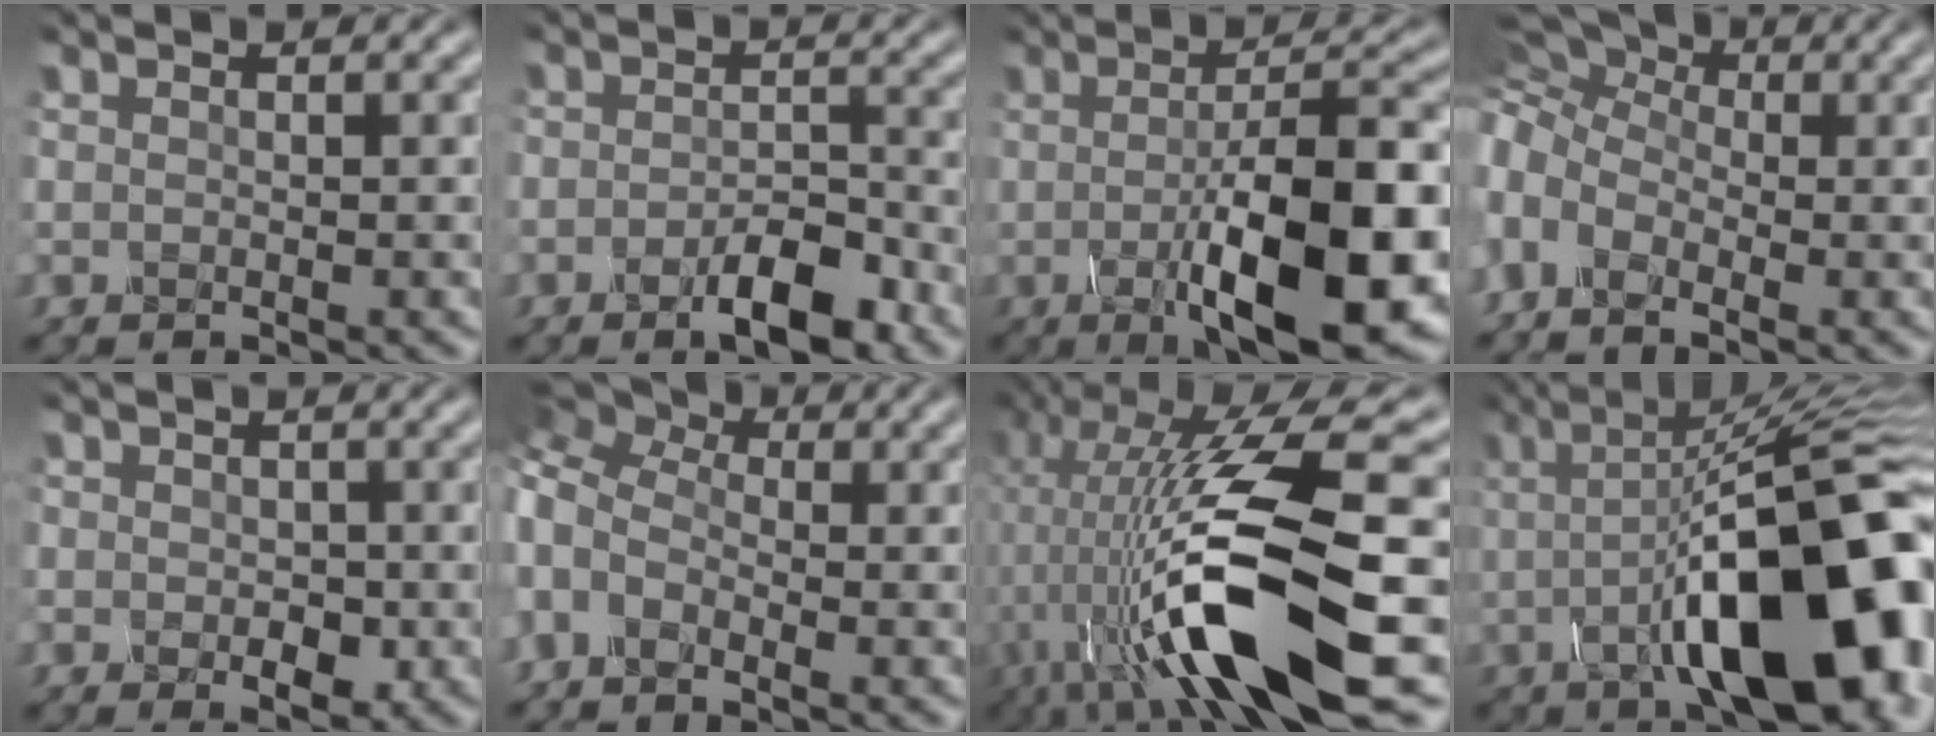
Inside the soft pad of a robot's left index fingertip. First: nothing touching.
{"total": 4.3, "force": [-2.4, 2.0, 3.0], "torque": [-0.037, 0.006, -0.041]}
{"total": 12.7, "force": [-2.1, 3.7, 12.0], "torque": [-0.171, -0.009, -0.035]}
{"total": 8.6, "force": [0.2, 6.3, 5.9], "torque": [-0.128, 0.028, -0.012]}
{"total": 3.2, "force": [0.0, 2.7, 1.8], "torque": [-0.012, 0.000, -0.005]}
{"total": 6.9, "force": [1.5, 4.5, 5.0], "torque": [-0.118, 0.029, 0.008]}
{"total": 15.8, "force": [-3.3, 4.8, 14.7], "torque": [-0.275, 0.008, -0.054]}
{"total": 16.2, "force": [-2.4, 5.6, 15.0], "torque": [-0.180, 0.022, -0.039]}